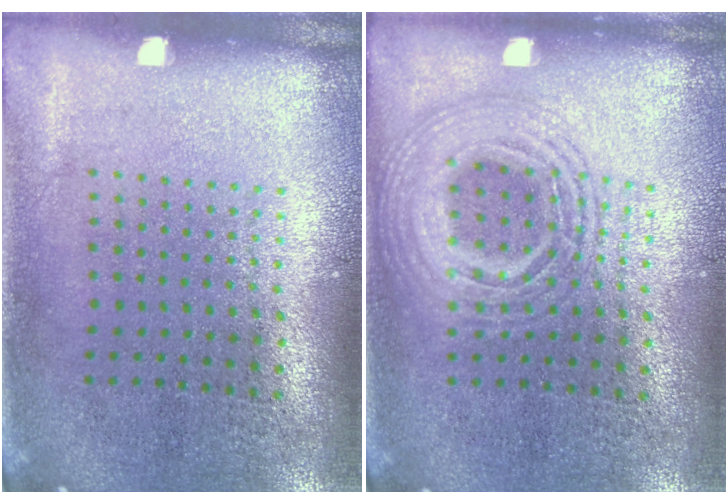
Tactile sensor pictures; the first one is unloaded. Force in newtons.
{"total": 2.8, "press": 2.8, "slide": 0.3}